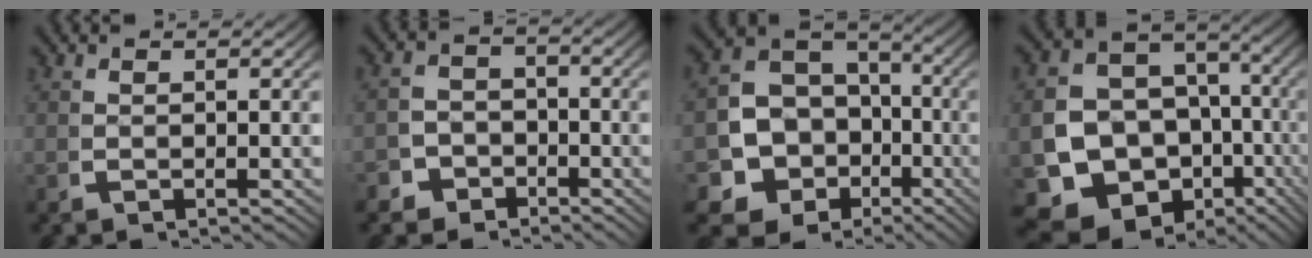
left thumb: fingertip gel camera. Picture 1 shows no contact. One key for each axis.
{"total": 4.5, "fx": -2.6, "fy": 3.6, "fz": 0.9, "tx": -0.003, "ty": -0.019, "tz": -0.044}
{"total": 13.6, "fx": -3.7, "fy": 11.4, "fz": 6.4, "tx": -0.149, "ty": -0.061, "tz": -0.051}
{"total": 19.8, "fx": -6.0, "fy": 15.8, "fz": 10.2, "tx": -0.244, "ty": -0.111, "tz": -0.075}